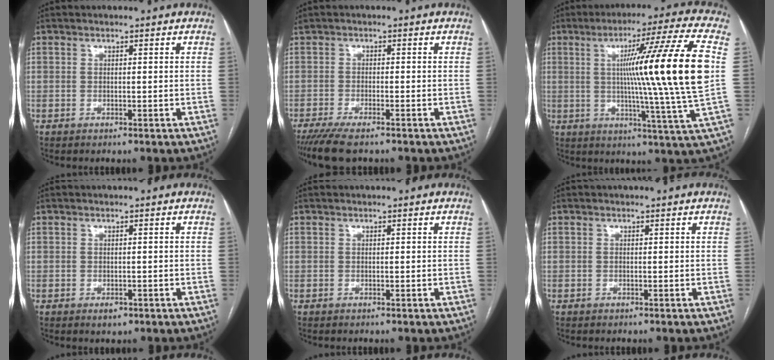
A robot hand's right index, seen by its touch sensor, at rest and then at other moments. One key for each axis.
{"total": 6.6, "fx": -5.3, "fy": 1.1, "fz": 3.8, "tx": -0.059, "ty": -0.015, "tz": -0.087}
{"total": 20.0, "fx": 2.5, "fy": -3.0, "fz": 19.6, "tx": -0.287, "ty": -0.009, "tz": 0.023}
{"total": 1.5, "fx": -0.8, "fy": 0.9, "fz": 0.8, "tx": -0.008, "ty": 0.002, "tz": -0.005}
{"total": 0.0}
{"total": 0.0}